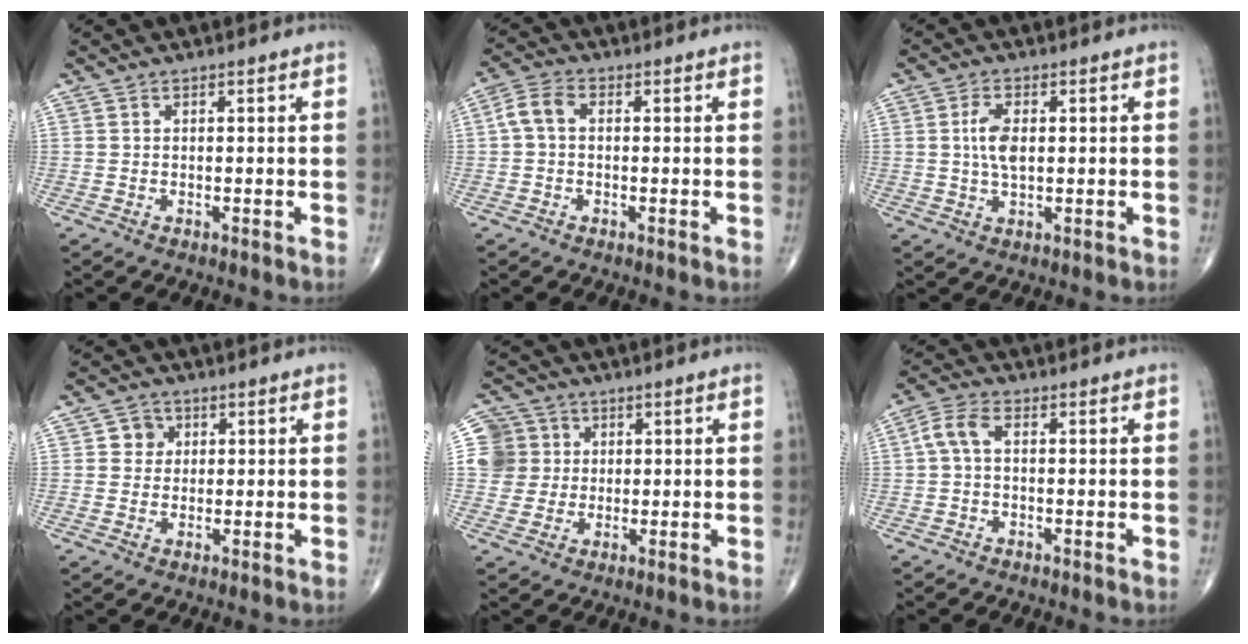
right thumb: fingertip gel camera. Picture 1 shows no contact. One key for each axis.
{"total": 4.3, "fx": 0.2, "fy": 2.7, "fz": 3.3, "tx": -0.066, "ty": 0.015, "tz": -0.006}
{"total": 5.2, "fx": 0.6, "fy": 2.6, "fz": 4.5, "tx": -0.094, "ty": 0.001, "tz": 0.010}
{"total": 3.3, "fx": 0.8, "fy": 3.1, "fz": 0.8, "tx": 0.010, "ty": 0.002, "tz": 0.006}
{"total": 7.0, "fx": 1.4, "fy": 6.9, "fz": 0.7, "tx": 0.017, "ty": 0.007, "tz": 0.022}
{"total": 4.2, "fx": 0.1, "fy": 2.1, "fz": 3.6, "tx": -0.081, "ty": 0.014, "tz": -0.005}